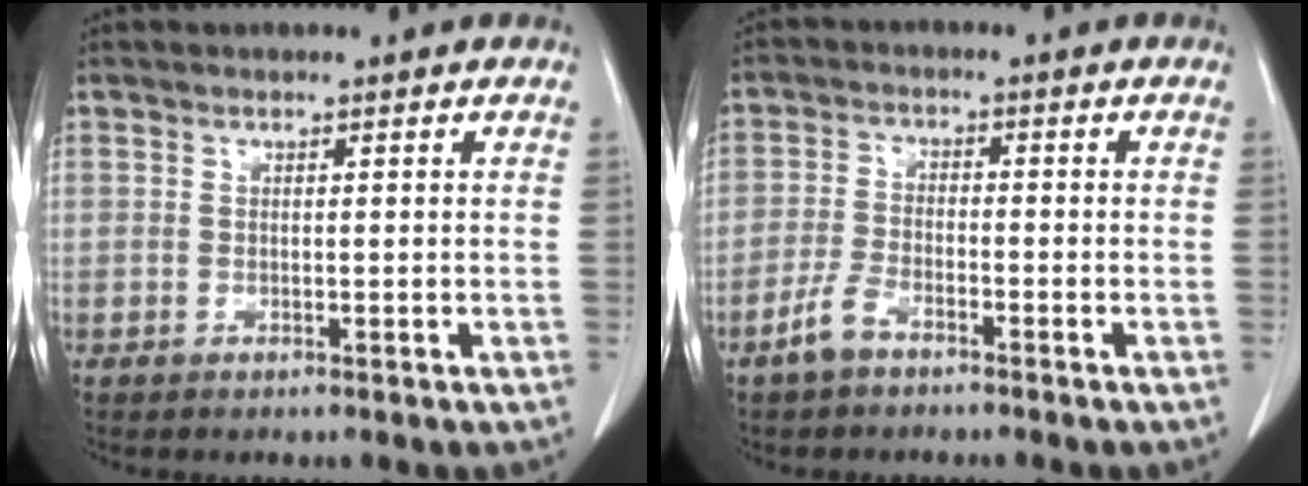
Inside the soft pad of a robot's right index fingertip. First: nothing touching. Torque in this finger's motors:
{"motor_torque": [-0.08, -0.13, -0.25, -0.09]}